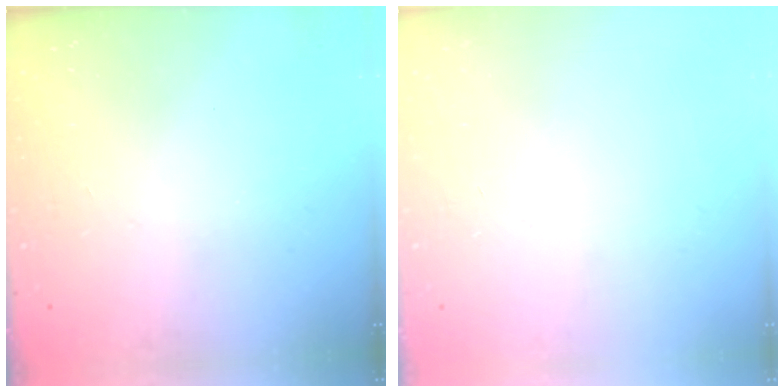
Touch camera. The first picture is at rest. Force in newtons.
{"total": 0.0}